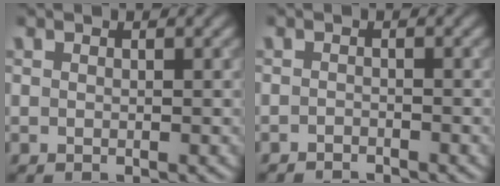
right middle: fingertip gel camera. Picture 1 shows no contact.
{"total": 1.4, "force": [-1.4, 0.2, 0.1], "torque": [0.001, -0.005, -0.024]}